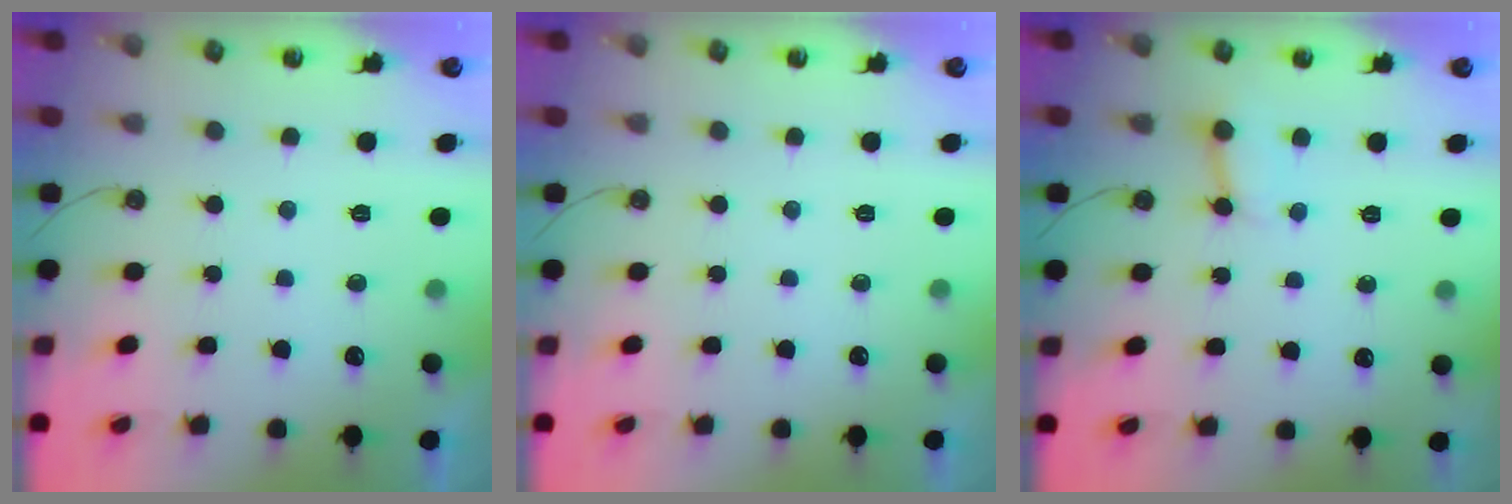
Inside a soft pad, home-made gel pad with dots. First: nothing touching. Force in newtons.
{"total": 0.0}
{"total": 3.1, "press": 3.0, "slide": 0.4}